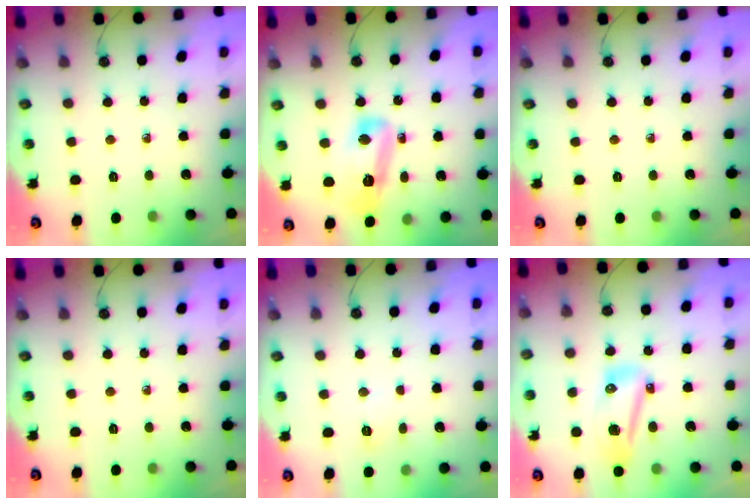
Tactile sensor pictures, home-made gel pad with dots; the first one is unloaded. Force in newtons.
{"total": 11.4, "press": 11.4, "slide": 0.8}
{"total": 0.0}
{"total": 0.0}
{"total": 4.5, "press": 4.4, "slide": 0.5}
{"total": 14.0, "press": 11.8, "slide": 7.5}